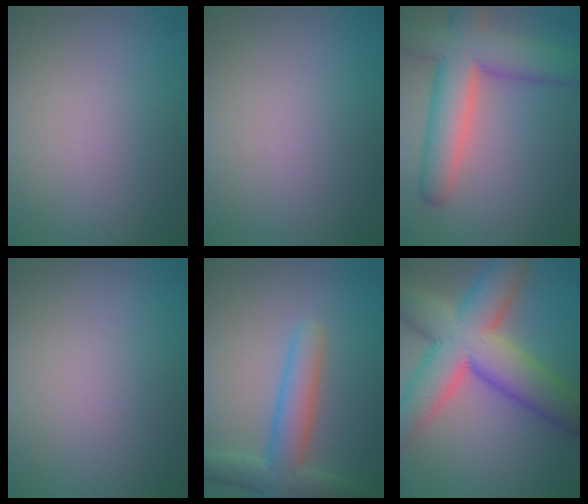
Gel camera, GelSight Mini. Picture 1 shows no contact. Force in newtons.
{"total": 0.0}
{"total": 9.3, "press": 9.2, "slide": 0.4}
{"total": 0.0}
{"total": 5.4, "press": 5.4, "slide": 0.4}
{"total": 12.5, "press": 12.4, "slide": 1.2}